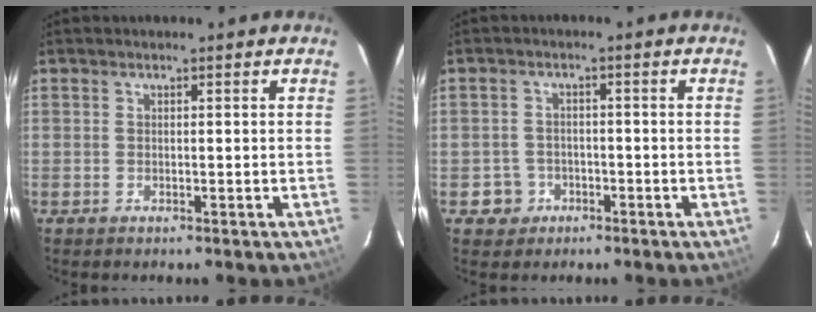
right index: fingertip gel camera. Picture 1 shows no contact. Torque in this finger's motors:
{"motor_torque": [-0.14, 0.05, -0.65, -0.21]}